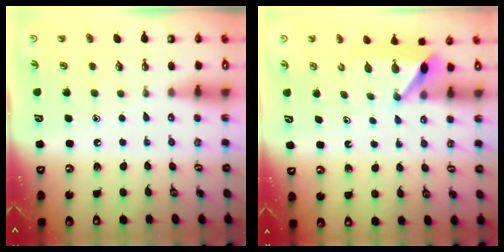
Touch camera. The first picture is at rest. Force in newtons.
{"total": 6.2, "press": 6.2, "slide": 0.7}